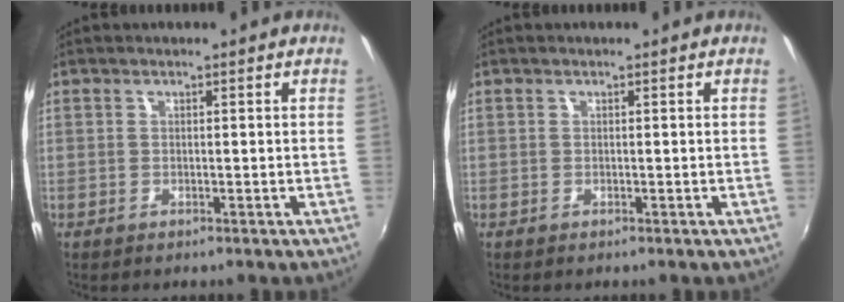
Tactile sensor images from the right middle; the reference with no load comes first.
{"total": 0.0}